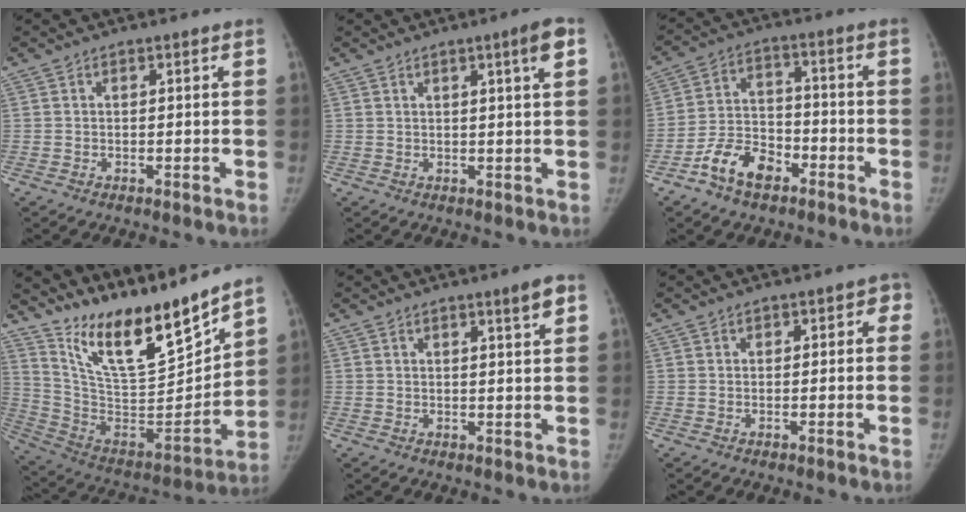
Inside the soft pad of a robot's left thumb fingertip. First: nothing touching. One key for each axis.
{"total": 3.8, "fx": 1.6, "fy": -0.1, "fz": 3.4, "tx": -0.047, "ty": -0.006, "tz": 0.023}
{"total": 9.8, "fx": -6.1, "fy": 5.8, "fz": 5.1, "tx": -0.079, "ty": 0.042, "tz": -0.116}
{"total": 20.7, "fx": 17.2, "fy": 3.9, "fz": 10.9, "tx": -0.136, "ty": -0.120, "tz": 0.311}
{"total": 3.1, "fx": 1.8, "fy": 0.1, "fz": 2.6, "tx": -0.034, "ty": -0.012, "tz": 0.027}
{"total": 2.1, "fx": 0.1, "fy": 1.6, "fz": 1.2, "tx": 0.007, "ty": 0.007, "tz": -0.007}